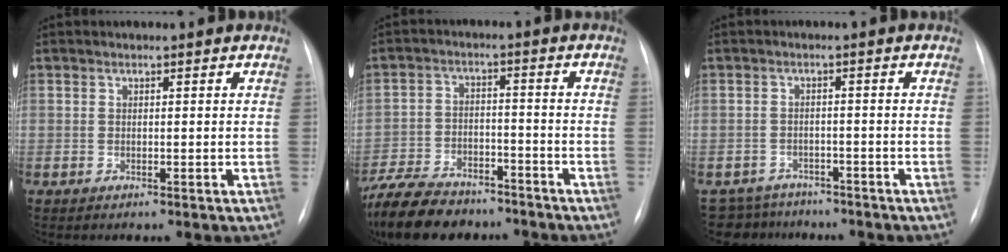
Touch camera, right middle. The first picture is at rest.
{"total": 15.3, "force": [-12.5, 5.9, 6.4], "torque": [-0.138, -0.005, -0.201]}
{"total": 6.4, "force": [-5.7, 2.8, -0.3], "torque": [0.007, 0.014, -0.079]}